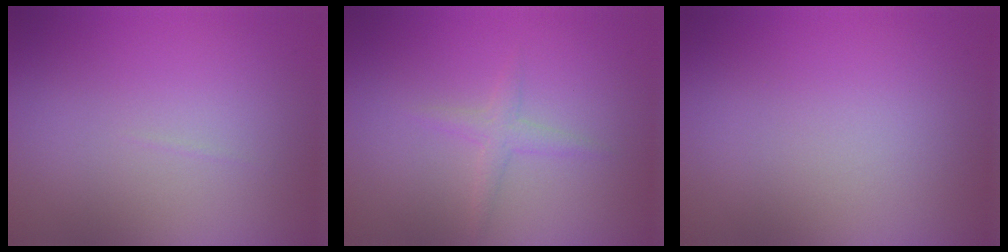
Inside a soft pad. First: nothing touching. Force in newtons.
{"total": 1.4, "press": 1.4, "slide": 0.0}
{"total": 0.0}